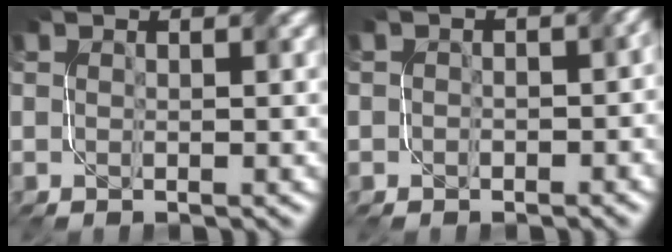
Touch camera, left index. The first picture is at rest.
{"total": 3.0, "force": [-0.3, 2.3, 1.9], "torque": [-0.003, 0.002, -0.007]}